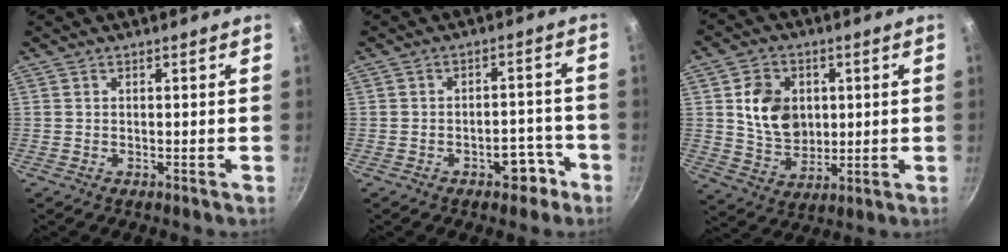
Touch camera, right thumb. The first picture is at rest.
{"total": 5.5, "force": [-3.2, 3.3, 3.2], "torque": [-0.011, 0.035, -0.031]}
{"total": 11.2, "force": [2.0, 9.0, 6.4], "torque": [-0.083, -0.012, 0.041]}